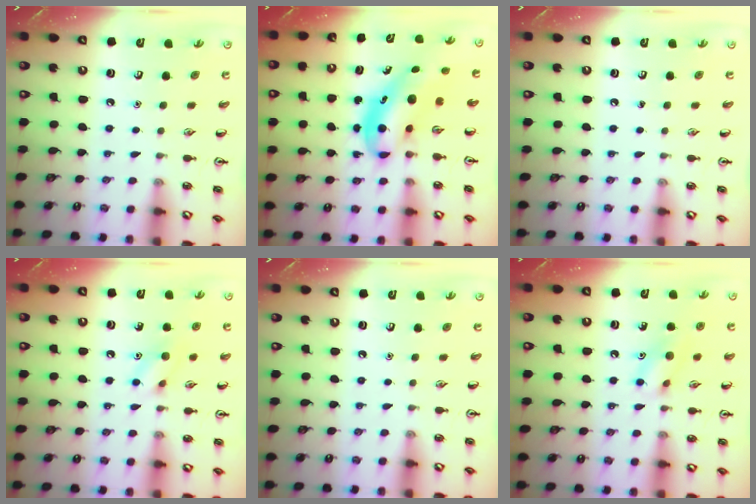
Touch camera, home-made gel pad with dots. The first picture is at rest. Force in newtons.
{"total": 5.3, "press": 5.2, "slide": 1.2}
{"total": 0.0}
{"total": 8.7, "press": 8.6, "slide": 0.6}
{"total": 0.0}
{"total": 10.0, "press": 9.9, "slide": 0.8}